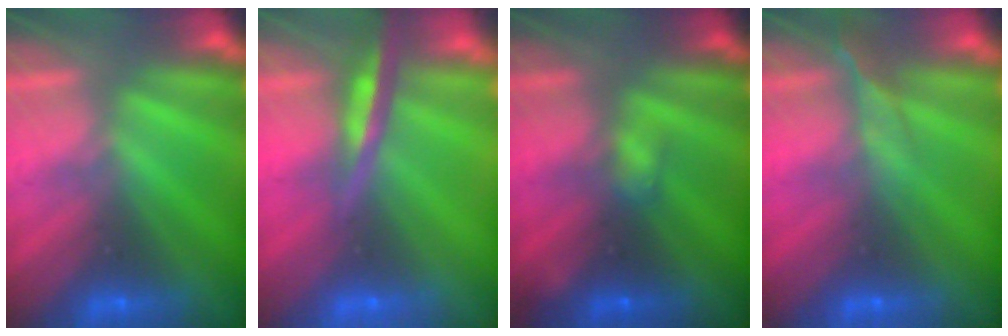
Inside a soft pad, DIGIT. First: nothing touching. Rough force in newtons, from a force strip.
{"total": 7.2}
{"total": 1.8}
{"total": 2.6}